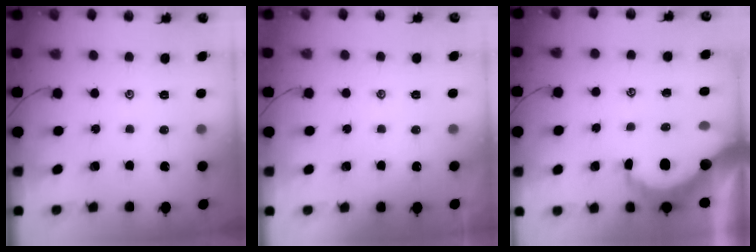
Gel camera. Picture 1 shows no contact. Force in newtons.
{"total": 1.2, "press": 1.2, "slide": 0.3}
{"total": 8.0, "press": 8.0, "slide": 0.3}